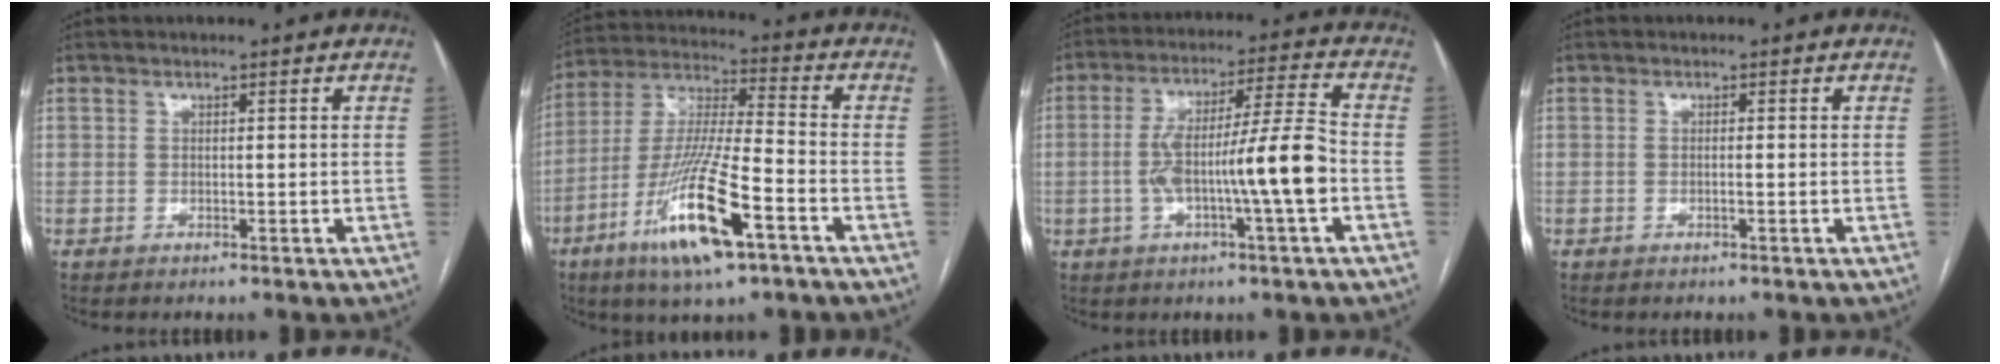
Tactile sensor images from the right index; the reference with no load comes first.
{"total": 16.6, "force": [-7.9, 2.0, 14.5], "torque": [-0.292, -0.020, -0.141]}
{"total": 12.7, "force": [-2.6, 0.1, 12.4], "torque": [-0.223, 0.014, -0.046]}
{"total": 0.6, "force": [-0.2, 0.0, 0.6], "torque": [-0.010, 0.001, -0.002]}